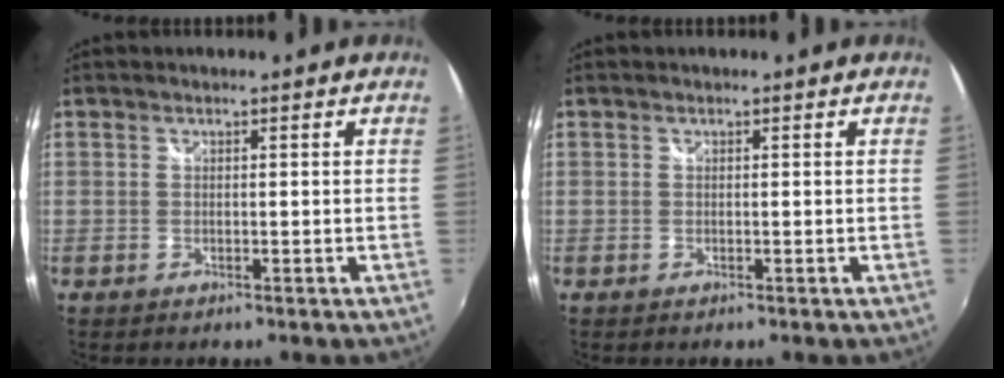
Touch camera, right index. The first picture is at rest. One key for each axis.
{"total": 0.0}